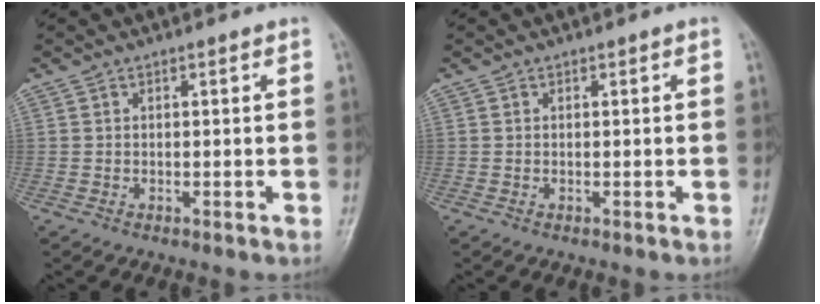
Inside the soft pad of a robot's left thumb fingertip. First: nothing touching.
{"total": 0.0}